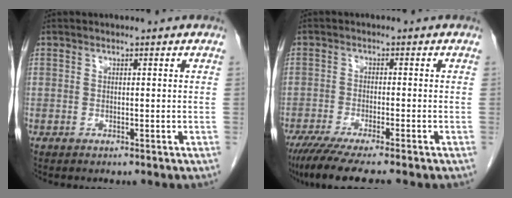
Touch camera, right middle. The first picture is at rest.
{"total": 8.8, "force": [-7.0, 0.2, 5.3], "torque": [-0.079, -0.022, -0.112]}